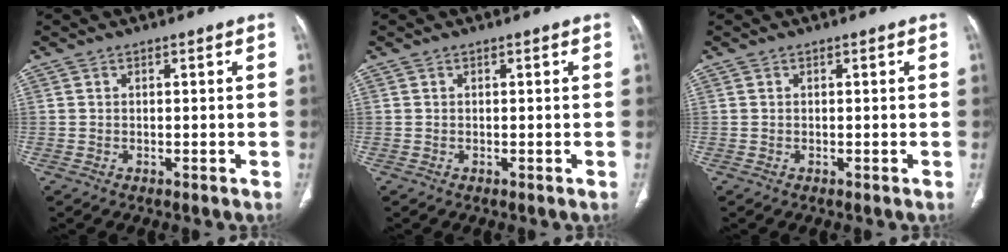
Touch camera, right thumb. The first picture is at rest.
{"total": 0.0}
{"total": 0.0}